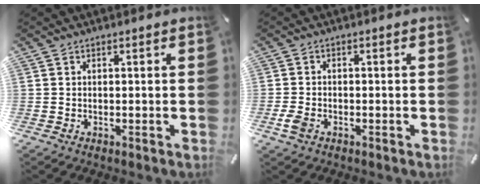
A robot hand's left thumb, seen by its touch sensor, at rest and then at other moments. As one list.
[{"total": 3.3, "force": [-1.5, 2.0, 2.2], "torque": [-0.055, -0.001, -0.030]}]